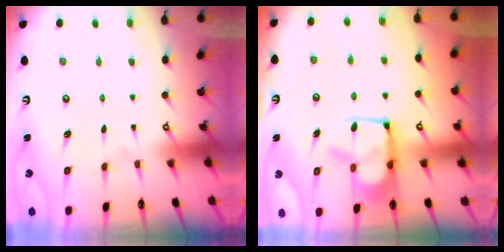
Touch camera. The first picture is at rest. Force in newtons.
{"total": 7.4, "press": 7.3, "slide": 1.3}